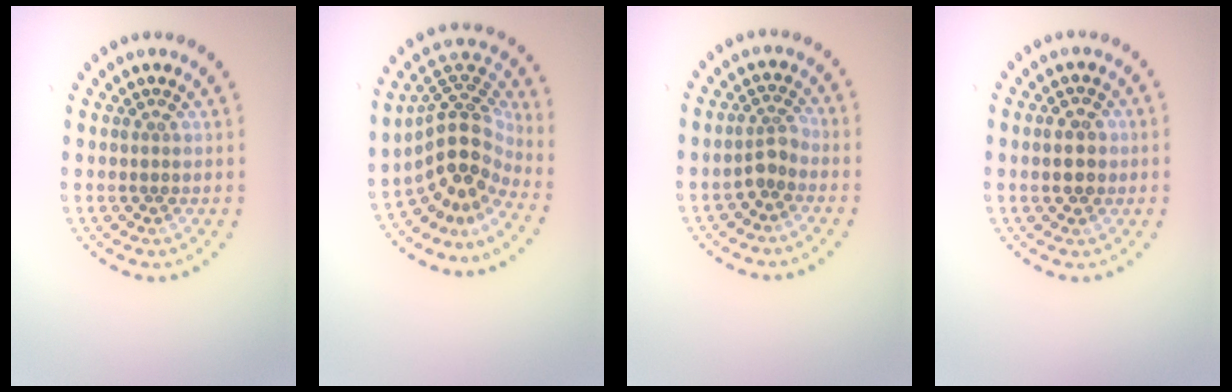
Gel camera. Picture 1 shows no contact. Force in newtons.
{"total": 5.2, "press": 3.6, "slide": 3.7}
{"total": 1.9, "press": 1.4, "slide": 1.3}
{"total": 3.0, "press": 3.0, "slide": 0.2}